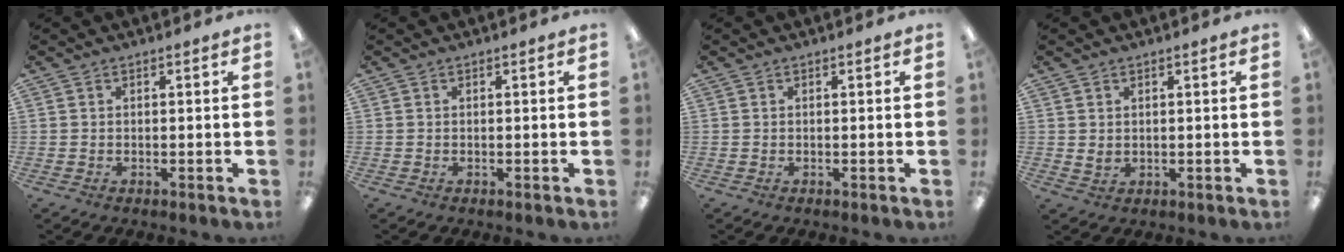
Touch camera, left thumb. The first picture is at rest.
{"total": 0.0}
{"total": 0.0}
{"total": 1.7, "force": [1.1, 1.2, 0.7], "torque": [-0.007, -0.003, 0.018]}